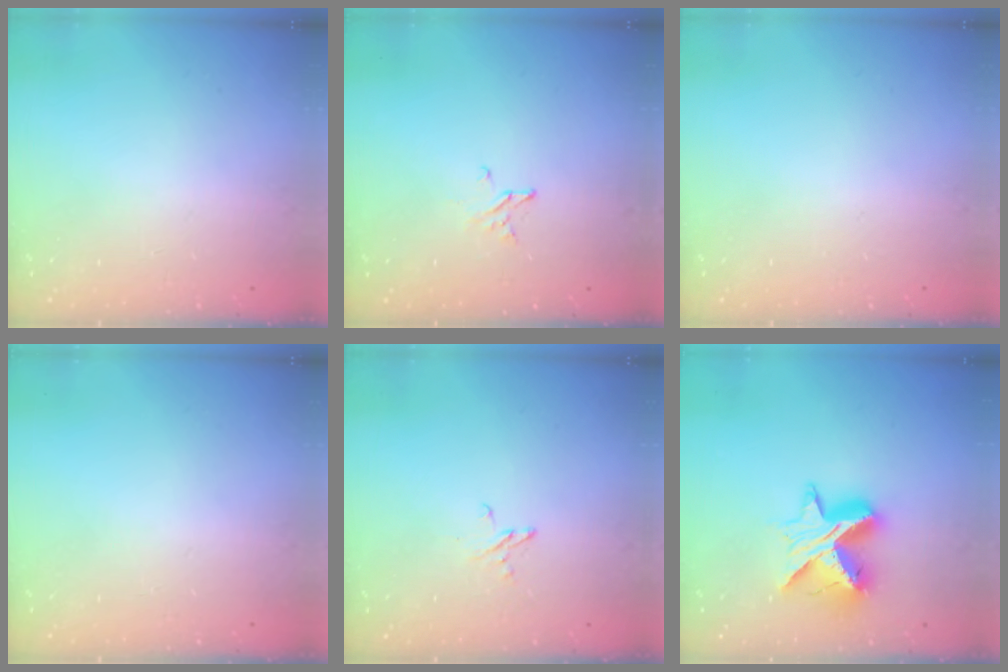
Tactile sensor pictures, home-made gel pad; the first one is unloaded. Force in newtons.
{"total": 2.3, "press": 2.2, "slide": 0.2}
{"total": 0.0}
{"total": 0.0}
{"total": 2.9, "press": 2.9, "slide": 0.3}
{"total": 11.8, "press": 11.8, "slide": 1.0}